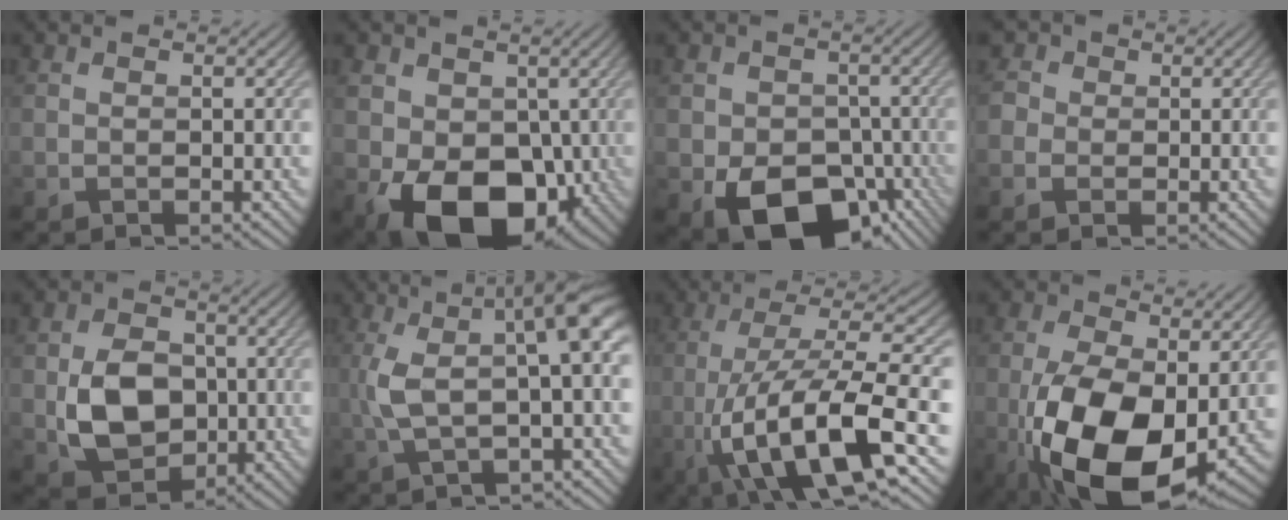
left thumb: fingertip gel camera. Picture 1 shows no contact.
{"total": 13.6, "force": [-4.0, 9.3, 9.1], "torque": [-0.155, -0.032, -0.066]}
{"total": 12.3, "force": [-5.5, 8.5, 7.1], "torque": [-0.109, -0.038, -0.087]}
{"total": 2.9, "force": [0.5, 2.8, 0.6], "torque": [-0.019, 0.008, -0.012]}
{"total": 8.5, "force": [-1.0, 6.3, 5.7], "torque": [-0.117, -0.005, -0.024]}
{"total": 9.1, "force": [0.9, 2.5, 8.7], "torque": [-0.158, 0.016, 0.012]}
{"total": 15.1, "force": [-4.2, 5.1, 13.6], "torque": [-0.249, -0.007, -0.076]}
{"total": 16.3, "force": [-3.5, 9.3, 12.9], "torque": [-0.255, -0.038, -0.052]}